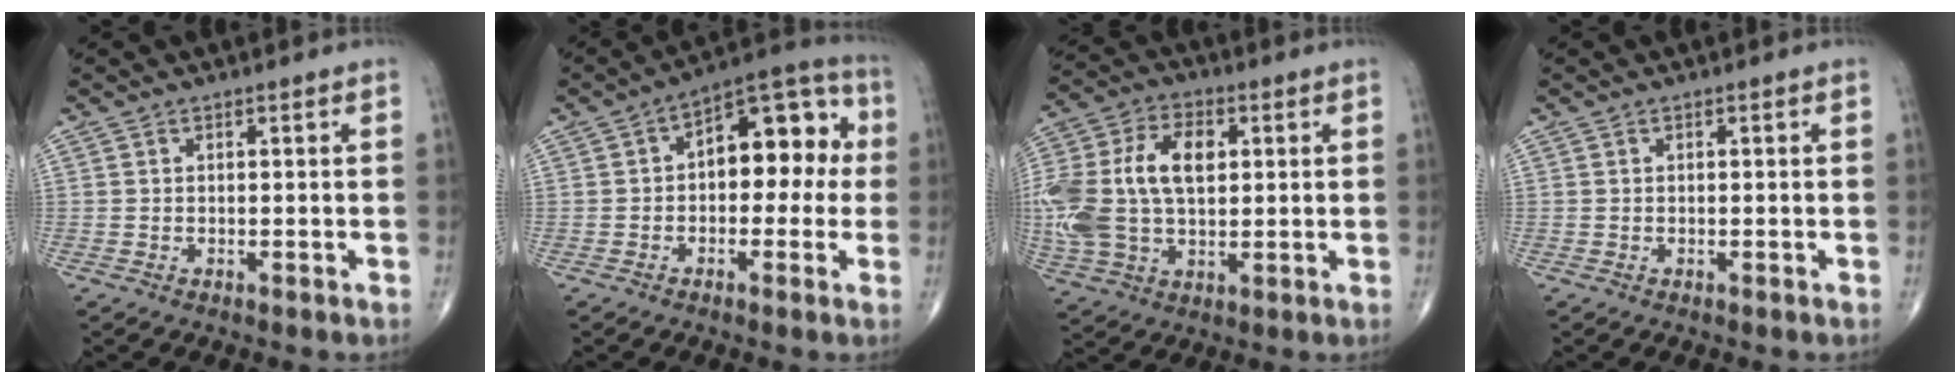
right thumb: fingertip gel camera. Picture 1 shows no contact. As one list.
[{"total": 13.0, "force": [0.9, 7.5, 10.5], "torque": [-0.100, 0.042, -0.002]}, {"total": 20.5, "force": [2.2, 12.8, 15.9], "torque": [-0.364, 0.012, 0.042]}, {"total": 0.0}]